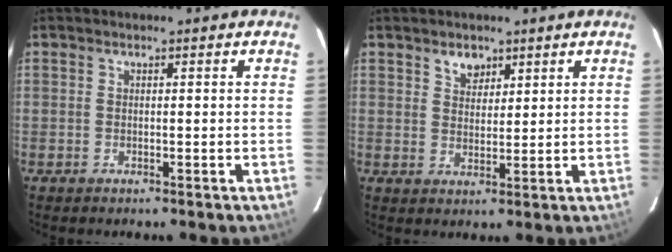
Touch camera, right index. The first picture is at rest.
{"total": 3.6, "force": [2.4, 2.3, 1.3], "torque": [-0.014, 0.005, 0.042]}